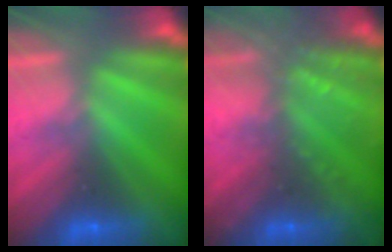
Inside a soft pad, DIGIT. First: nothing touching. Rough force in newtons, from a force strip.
{"total": 9.6}